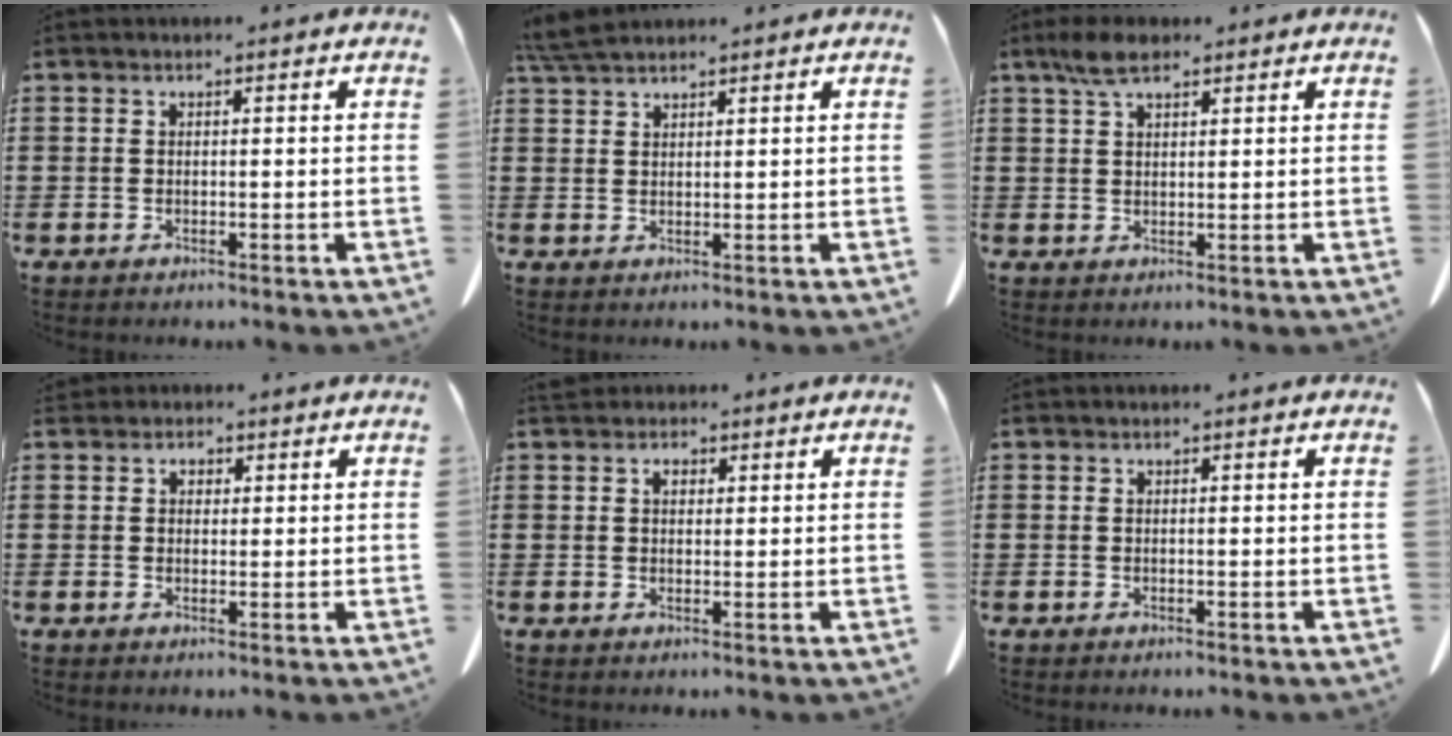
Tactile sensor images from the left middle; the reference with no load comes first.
{"total": 3.7, "force": [3.2, 0.6, 1.7], "torque": [-0.042, -0.003, 0.063]}
{"total": 4.4, "force": [2.9, 1.5, 3.0], "torque": [-0.065, 0.004, 0.053]}
{"total": 1.6, "force": [1.1, 1.2, 0.4], "torque": [-0.004, 0.003, 0.019]}
{"total": 1.9, "force": [1.1, 1.2, 0.9], "torque": [-0.015, 0.001, 0.019]}
{"total": 0.0}